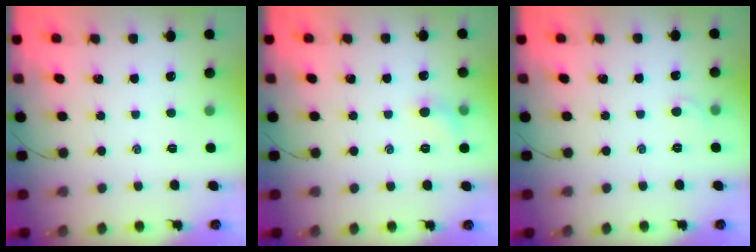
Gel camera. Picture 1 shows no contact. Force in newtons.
{"total": 6.2, "press": 5.9, "slide": 1.7}
{"total": 2.7, "press": 2.5, "slide": 0.9}